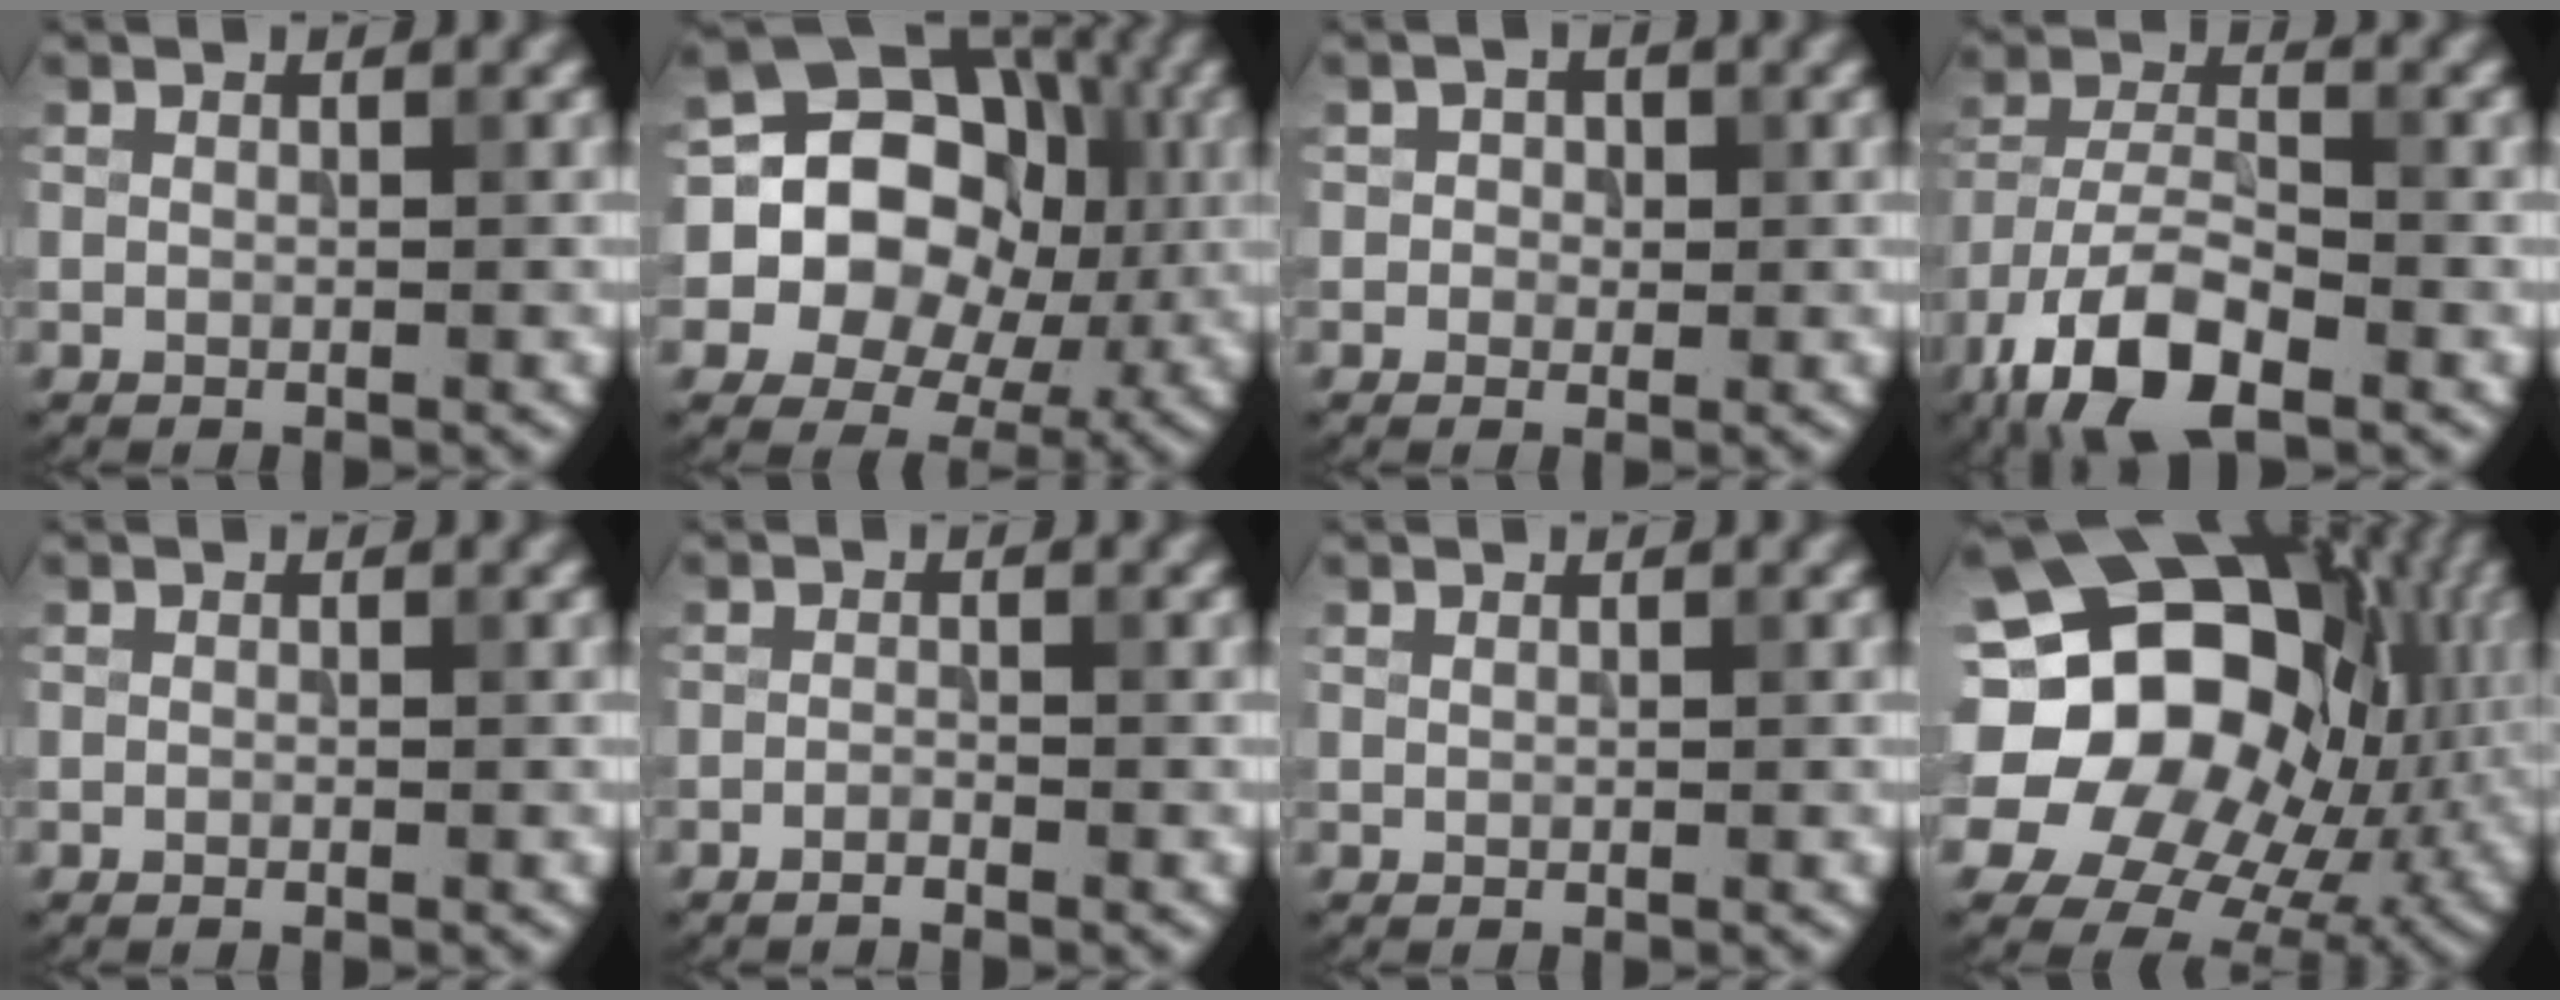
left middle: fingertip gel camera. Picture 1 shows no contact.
{"total": 14.6, "force": [0.3, 12.7, 7.1], "torque": [-0.132, 0.032, -0.018]}
{"total": 1.4, "force": [0.2, 1.3, 0.6], "torque": [-0.001, 0.000, -0.007]}
{"total": 10.3, "force": [-6.3, 4.2, 7.0], "torque": [-0.141, -0.009, -0.127]}
{"total": 0.0}
{"total": 0.9, "force": [-0.7, 0.1, 0.5], "torque": [-0.007, 0.001, -0.016]}
{"total": 0.0}
{"total": 21.6, "force": [4.5, 16.7, 12.9], "torque": [-0.252, 0.026, 0.083]}